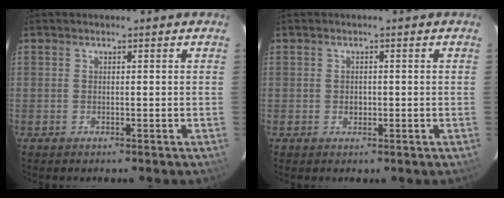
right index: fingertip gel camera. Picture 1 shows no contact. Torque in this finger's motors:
{"motor_torque": [0.13, -0.01, 0.04, 0.01]}